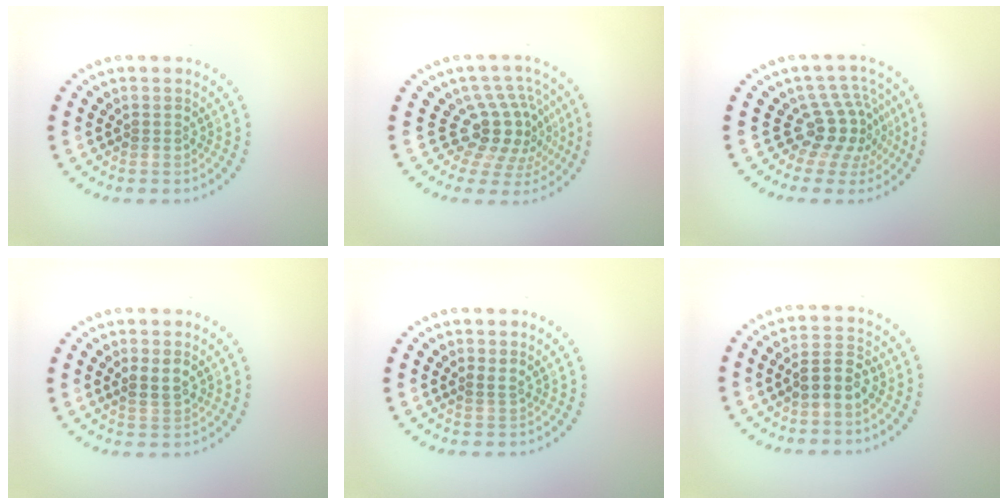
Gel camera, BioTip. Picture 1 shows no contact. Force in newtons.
{"total": 4.5, "press": 3.4, "slide": 3.1}
{"total": 3.9, "press": 2.7, "slide": 2.8}
{"total": 1.9, "press": 1.7, "slide": 0.7}
{"total": 0.7, "press": 0.3, "slide": 0.6}
{"total": 2.7, "press": 2.5, "slide": 0.9}